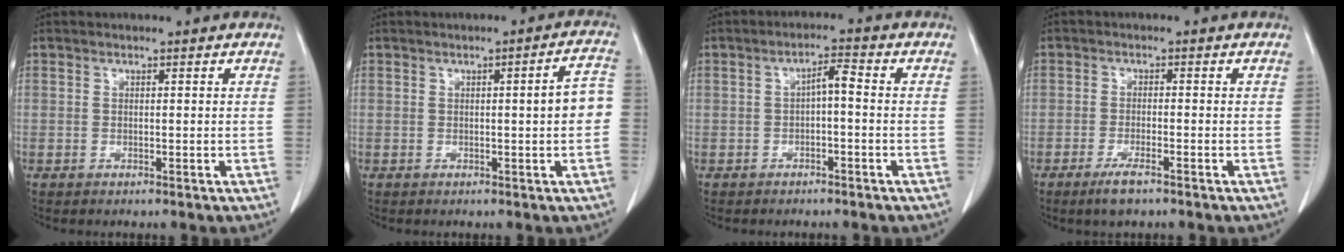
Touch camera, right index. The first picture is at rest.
{"total": 4.8, "force": [-0.3, 0.3, 4.7], "torque": [-0.057, 0.011, -0.006]}
{"total": 2.9, "force": [-0.4, 0.6, 2.8], "torque": [-0.047, 0.012, -0.006]}
{"total": 3.5, "force": [-2.4, 0.5, 2.5], "torque": [-0.053, -0.006, -0.044]}